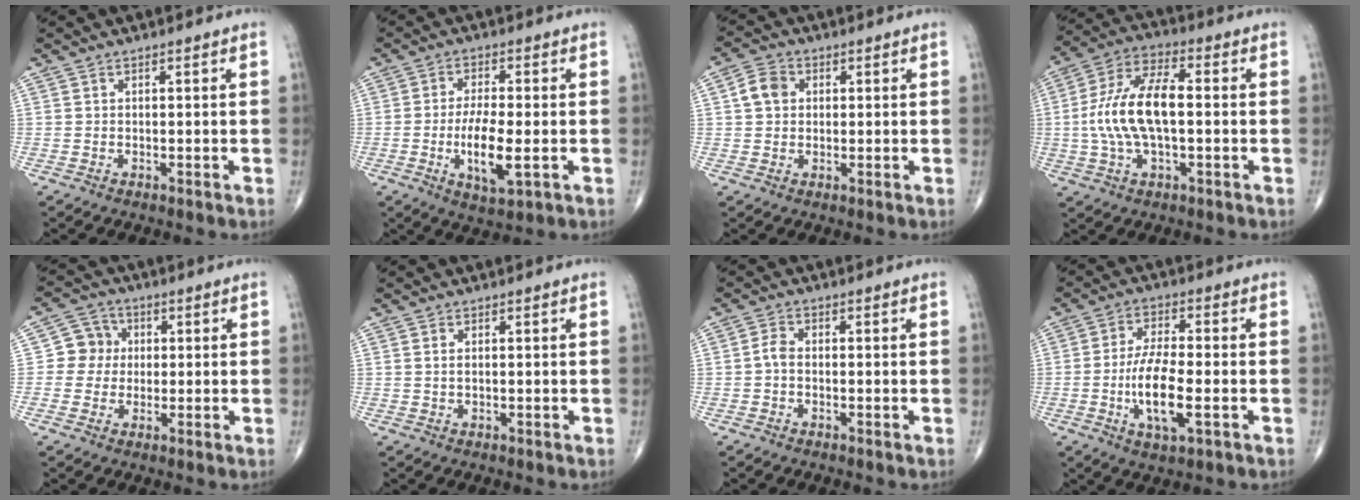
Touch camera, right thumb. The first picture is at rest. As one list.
[{"total": 8.9, "force": [-1.9, 2.8, 8.2], "torque": [-0.153, -0.008, -0.033]}, {"total": 4.7, "force": [0.9, 3.8, 2.6], "torque": [-0.041, 0.008, 0.010]}, {"total": 14.2, "force": [-0.4, 6.4, 12.6], "torque": [-0.259, 0.029, -0.012]}, {"total": 5.8, "force": [0.3, 5.6, 1.5], "torque": [0.009, 0.010, -0.006]}, {"total": 0.9, "force": [0.3, 0.4, 0.8], "torque": [-0.020, 0.003, 0.008]}, {"total": 2.1, "force": [-0.5, 1.3, 1.6], "torque": [-0.031, 0.006, -0.015]}, {"total": 10.2, "force": [-2.5, 3.3, 9.4], "torque": [-0.184, 0.005, -0.045]}]